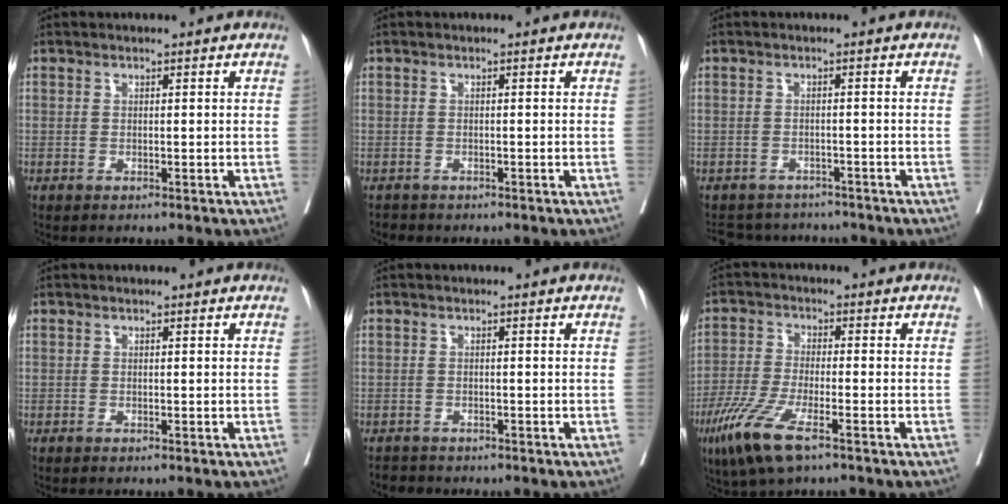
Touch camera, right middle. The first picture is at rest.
{"total": 1.2, "force": [-1.1, 0.4, -0.1], "torque": [-0.011, -0.005, -0.020]}
{"total": 7.4, "force": [-7.0, 2.4, 0.8], "torque": [-0.018, 0.007, -0.091]}
{"total": 0.0}
{"total": 1.8, "force": [-1.7, 0.6, -0.2], "torque": [-0.008, -0.006, -0.031]}
{"total": 9.2, "force": [-5.3, 1.6, 7.3], "torque": [-0.156, -0.023, -0.100]}